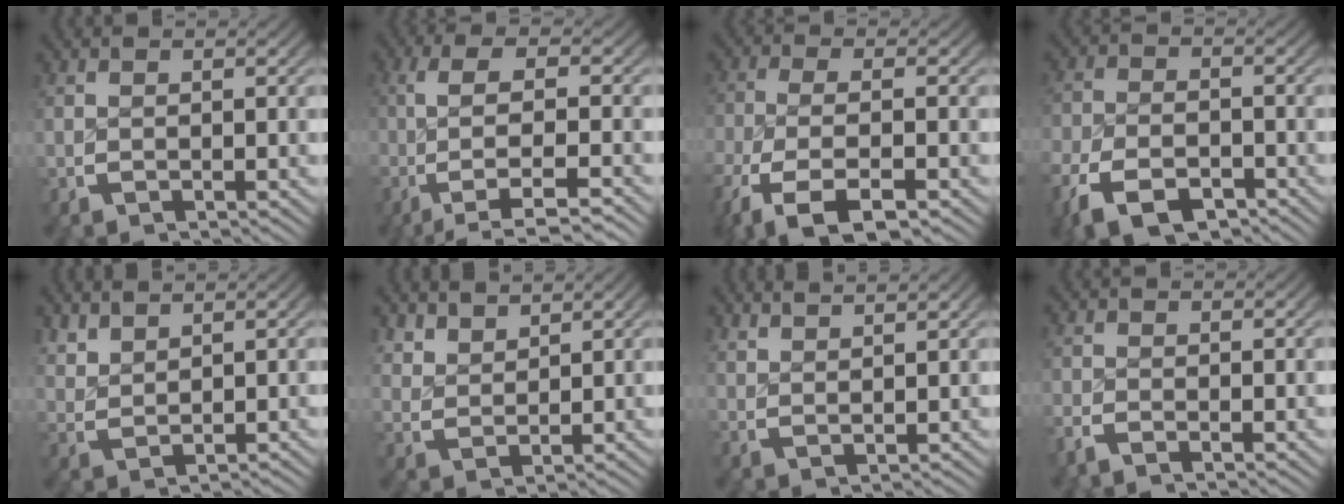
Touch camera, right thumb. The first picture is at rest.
{"total": 8.1, "force": [-1.4, 3.6, 7.2], "torque": [-0.143, -0.009, -0.015]}
{"total": 8.6, "force": [-4.6, 4.0, 6.1], "torque": [-0.147, -0.029, -0.054]}
{"total": 6.0, "force": [-4.1, 3.0, 3.0], "torque": [-0.058, -0.017, -0.063]}
{"total": 2.3, "force": [2.1, 0.7, 0.7], "torque": [-0.013, 0.002, 0.050]}
{"total": 2.6, "force": [2.5, 0.8, 0.5], "torque": [-0.010, -0.001, 0.056]}
{"total": 2.7, "force": [2.6, 0.0, 0.7], "torque": [-0.005, 0.007, 0.051]}
{"total": 1.6, "force": [-1.4, 0.5, 0.5], "torque": [-0.008, -0.002, -0.033]}